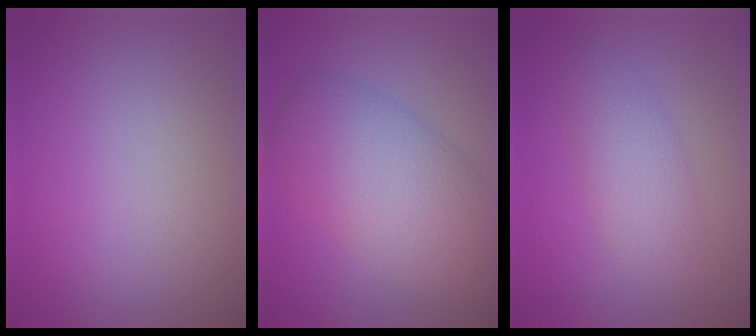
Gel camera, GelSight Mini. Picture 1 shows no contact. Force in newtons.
{"total": 7.9, "press": 7.9, "slide": 0.3}
{"total": 2.8, "press": 2.8, "slide": 0.1}